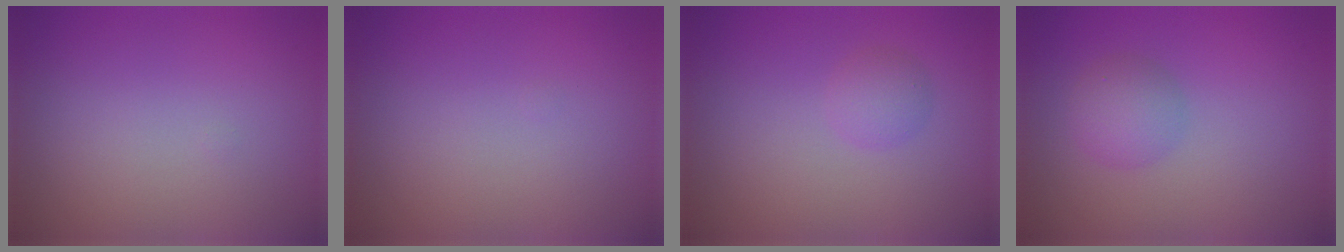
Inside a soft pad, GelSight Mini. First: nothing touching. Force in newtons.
{"total": 0.0}
{"total": 1.5, "press": 1.5, "slide": 0.0}
{"total": 2.5, "press": 2.5, "slide": 0.1}